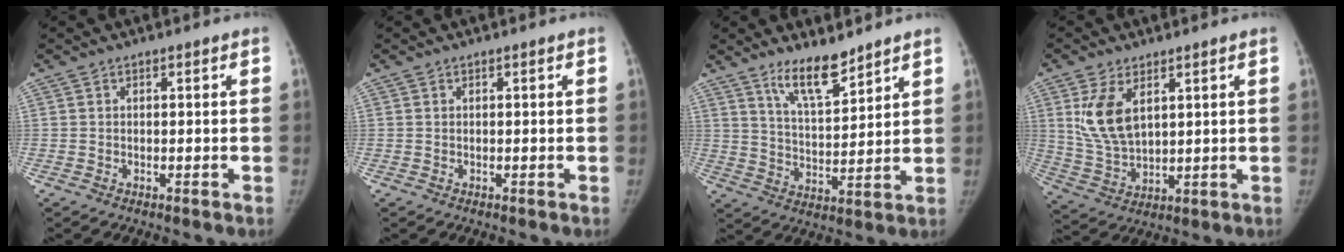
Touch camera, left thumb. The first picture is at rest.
{"total": 0.0}
{"total": 9.0, "force": [7.0, 2.4, 5.1], "torque": [-0.071, -0.057, 0.132]}
{"total": 9.7, "force": [3.8, 5.3, 7.3], "torque": [-0.130, -0.015, 0.086]}